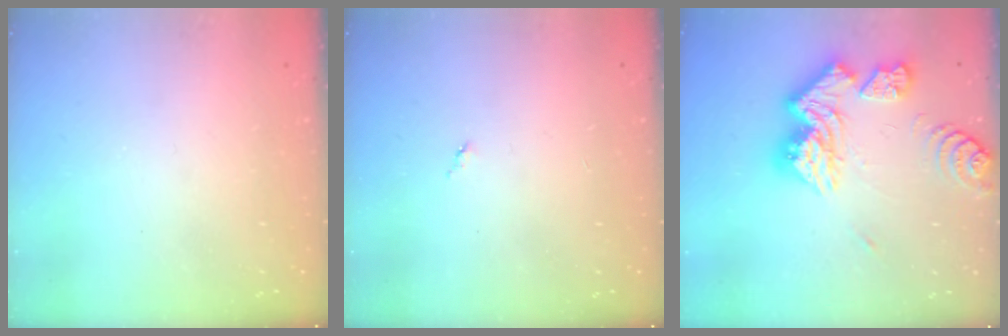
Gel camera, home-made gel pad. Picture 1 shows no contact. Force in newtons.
{"total": 3.0, "press": 3.0, "slide": 0.2}
{"total": 16.8, "press": 16.7, "slide": 1.7}